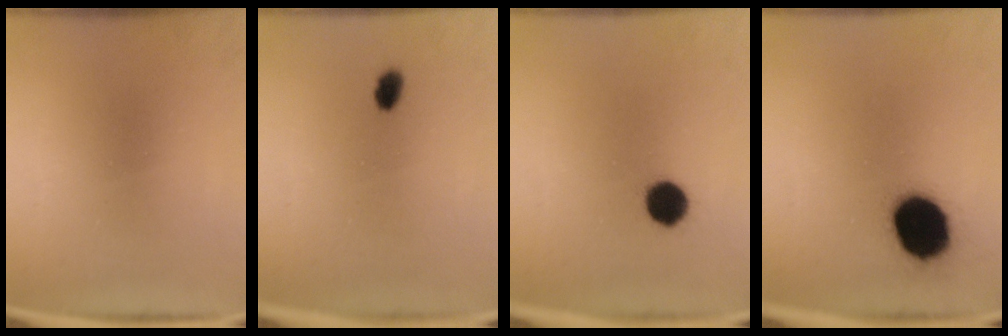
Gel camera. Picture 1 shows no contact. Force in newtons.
{"total": 2.3}
{"total": 6.8}
{"total": 16.6}